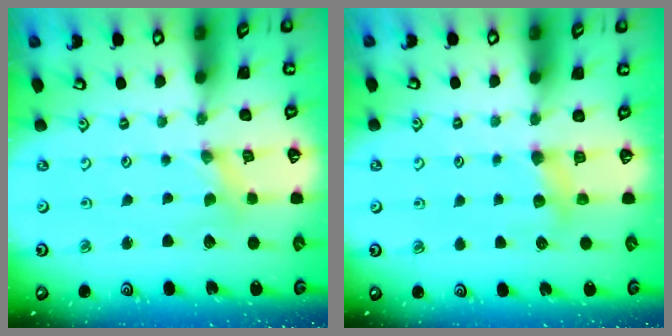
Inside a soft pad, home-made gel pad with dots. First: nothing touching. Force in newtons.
{"total": 4.3, "press": 4.2, "slide": 0.5}